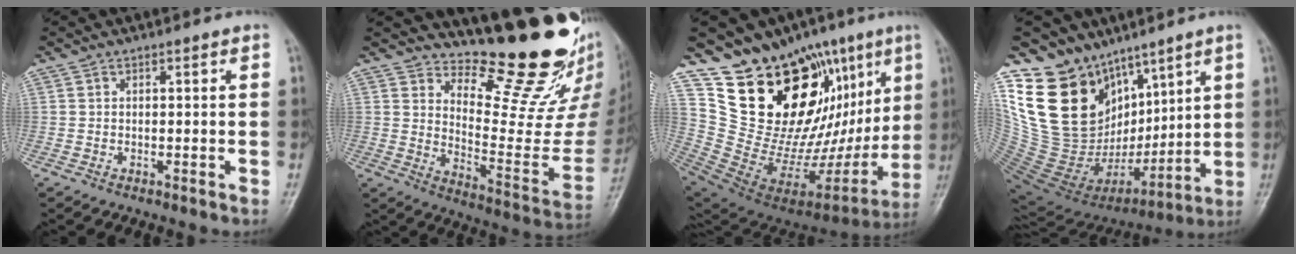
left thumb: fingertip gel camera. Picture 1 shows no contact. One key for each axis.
{"total": 19.8, "fx": 17.0, "fy": 5.3, "fz": 8.8, "tx": -0.072, "ty": -0.160, "tz": 0.236}
{"total": 27.0, "fx": 13.8, "fy": 12.4, "fz": 19.6, "tx": -0.234, "ty": -0.061, "tz": 0.251}
{"total": 24.2, "fx": 11.3, "fy": 16.3, "fz": 13.8, "tx": -0.219, "ty": -0.042, "tz": 0.237}